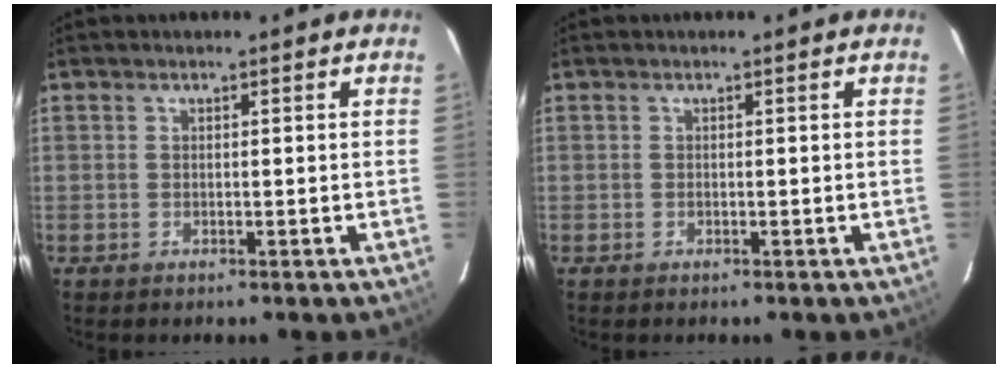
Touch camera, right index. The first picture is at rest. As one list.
[{"total": 0.0}]